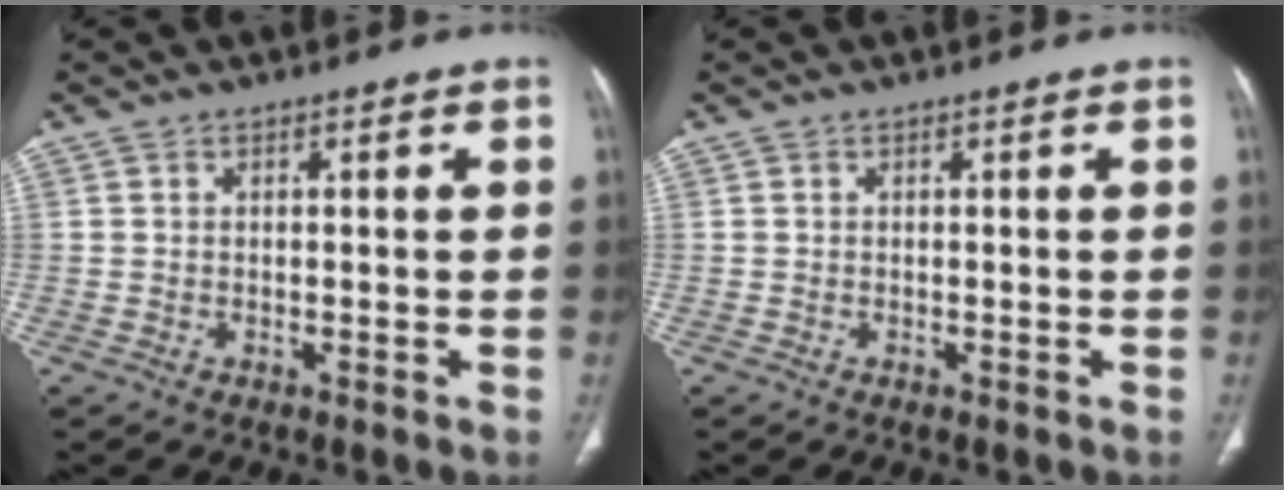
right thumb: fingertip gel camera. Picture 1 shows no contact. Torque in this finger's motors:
{"motor_torque": [0.07, 0.07, 0.00, 0.00, 0.00]}